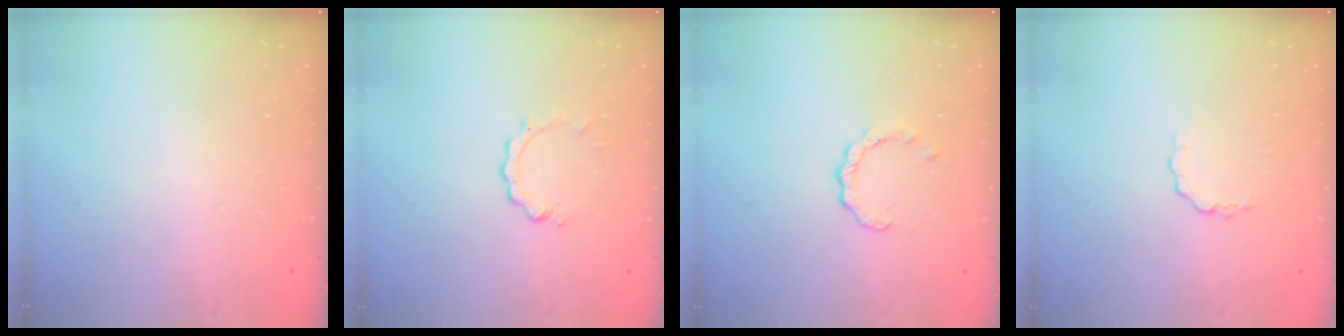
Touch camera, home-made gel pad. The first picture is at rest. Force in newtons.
{"total": 2.1, "press": 2.1, "slide": 0.2}
{"total": 2.6, "press": 2.6, "slide": 0.2}
{"total": 2.9, "press": 2.9, "slide": 0.2}